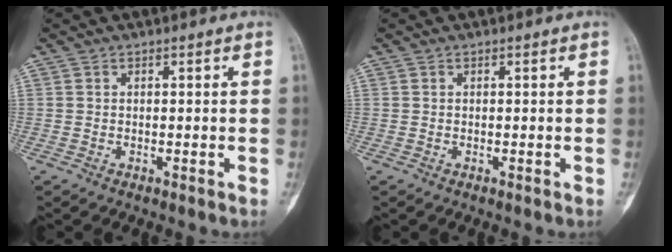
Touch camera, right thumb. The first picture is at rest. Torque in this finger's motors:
{"motor_torque": [0.01, -0.01, 0.04, -0.03, 0.01]}